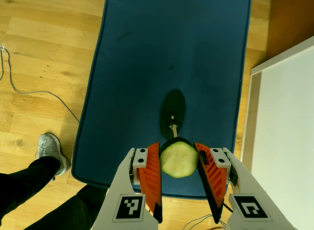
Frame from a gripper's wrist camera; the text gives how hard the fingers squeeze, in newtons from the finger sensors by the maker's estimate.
{"total": 10.6, "left": 11.1, "right": 10.1}